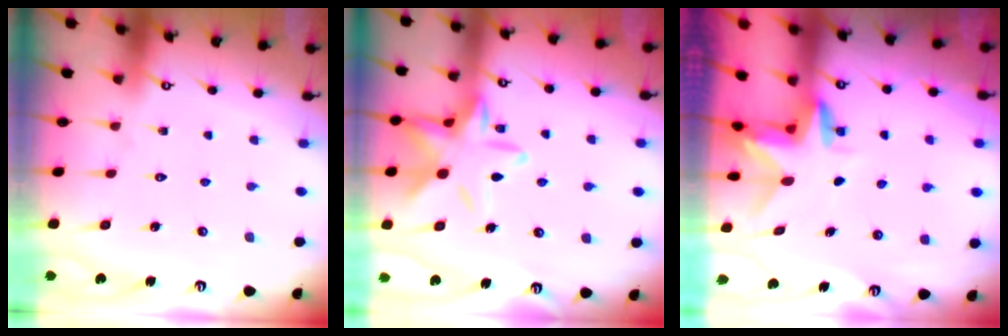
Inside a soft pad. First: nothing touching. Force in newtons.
{"total": 14.9, "press": 14.9, "slide": 1.1}
{"total": 2.9, "press": 2.9, "slide": 0.2}